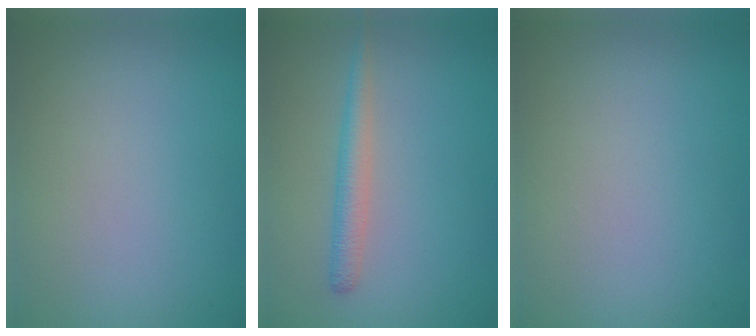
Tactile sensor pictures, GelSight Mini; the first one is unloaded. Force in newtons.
{"total": 2.1, "press": 2.1, "slide": 0.1}
{"total": 0.0}